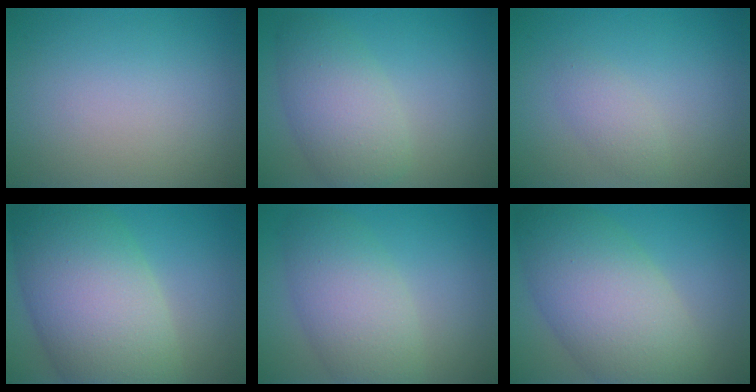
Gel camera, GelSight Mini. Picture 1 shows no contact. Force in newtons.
{"total": 5.0, "press": 5.0, "slide": 0.2}
{"total": 1.6, "press": 1.6, "slide": 0.1}
{"total": 12.2, "press": 12.2, "slide": 0.5}
{"total": 5.8, "press": 5.7, "slide": 0.4}
{"total": 9.6, "press": 9.6, "slide": 0.7}